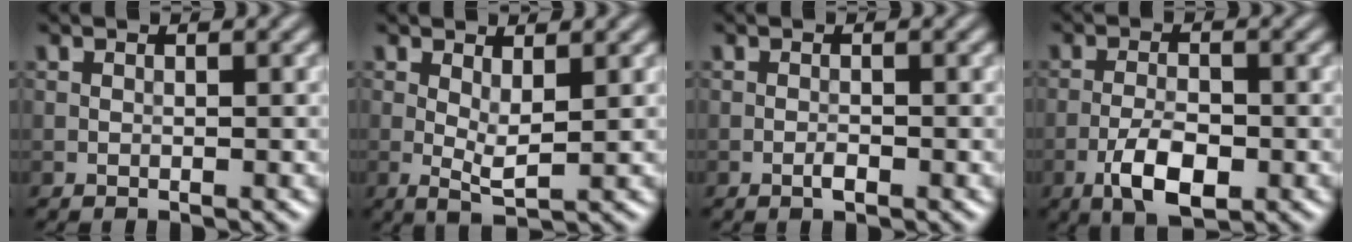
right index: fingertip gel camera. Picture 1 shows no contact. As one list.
[{"total": 2.5, "force": [0.7, 0.6, 2.3], "torque": [-0.045, -0.010, 0.014]}, {"total": 0.9, "force": [-0.5, 0.3, 0.7], "torque": [-0.013, 0.000, -0.010]}, {"total": 4.7, "force": [-2.2, 1.9, 3.7], "torque": [-0.068, -0.002, -0.041]}]